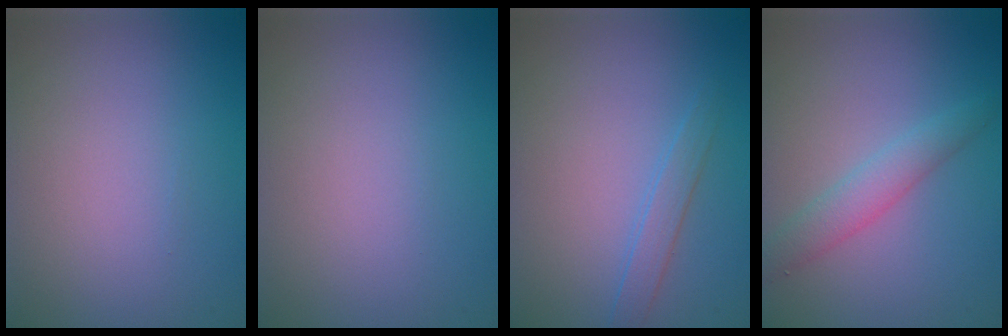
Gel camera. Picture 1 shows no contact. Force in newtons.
{"total": 0.0}
{"total": 1.5, "press": 1.5, "slide": 0.1}
{"total": 2.7, "press": 2.6, "slide": 0.1}